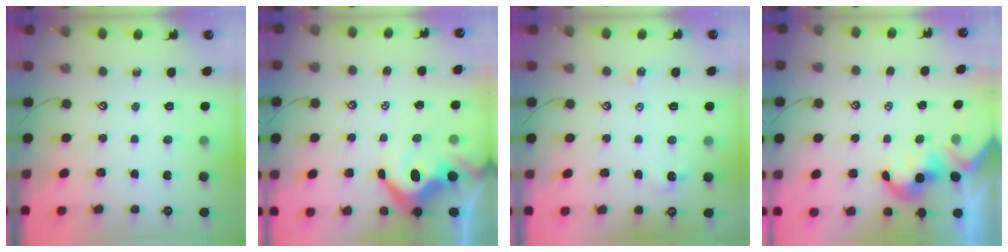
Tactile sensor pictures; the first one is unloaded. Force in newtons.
{"total": 7.4, "press": 7.3, "slide": 1.2}
{"total": 1.7, "press": 1.6, "slide": 0.5}
{"total": 2.0, "press": 1.9, "slide": 0.5}